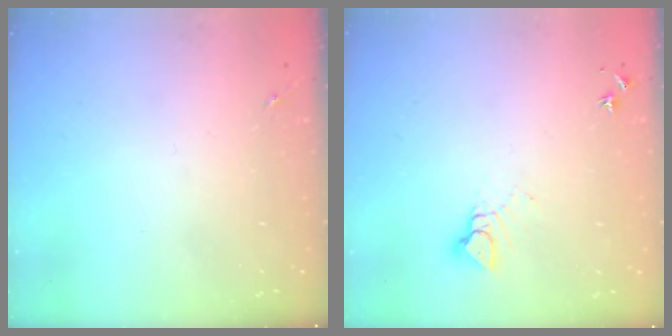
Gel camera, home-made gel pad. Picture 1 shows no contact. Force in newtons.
{"total": 4.7, "press": 4.7, "slide": 0.3}